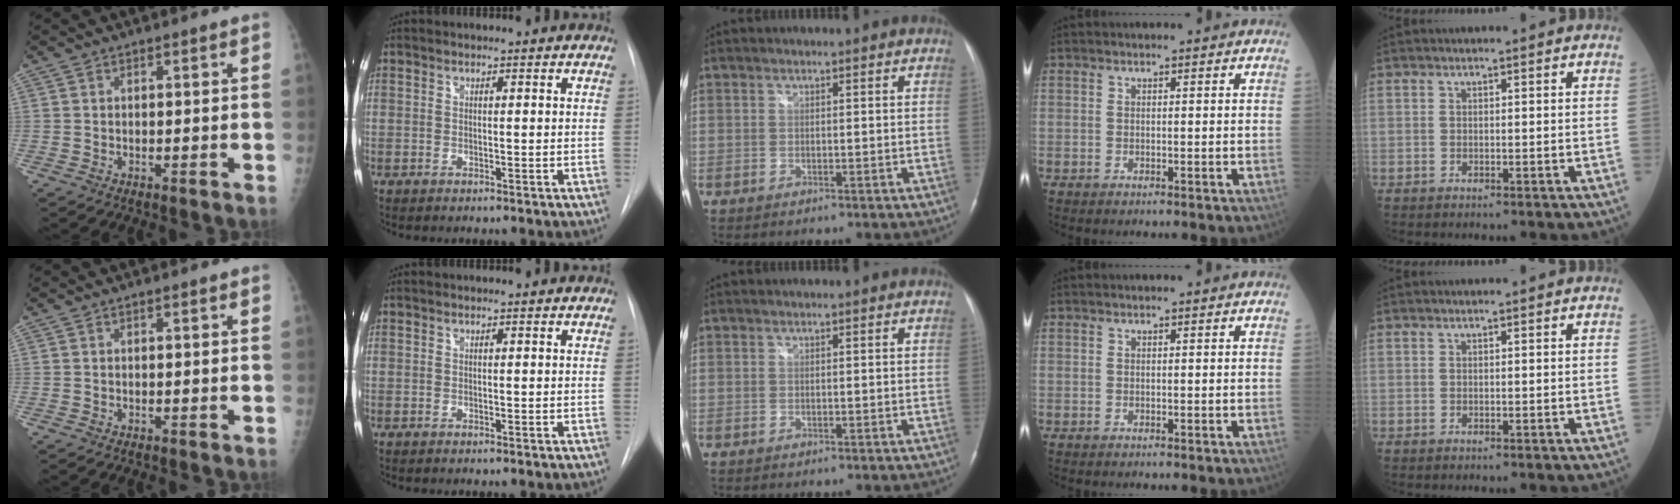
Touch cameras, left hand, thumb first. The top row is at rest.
{}